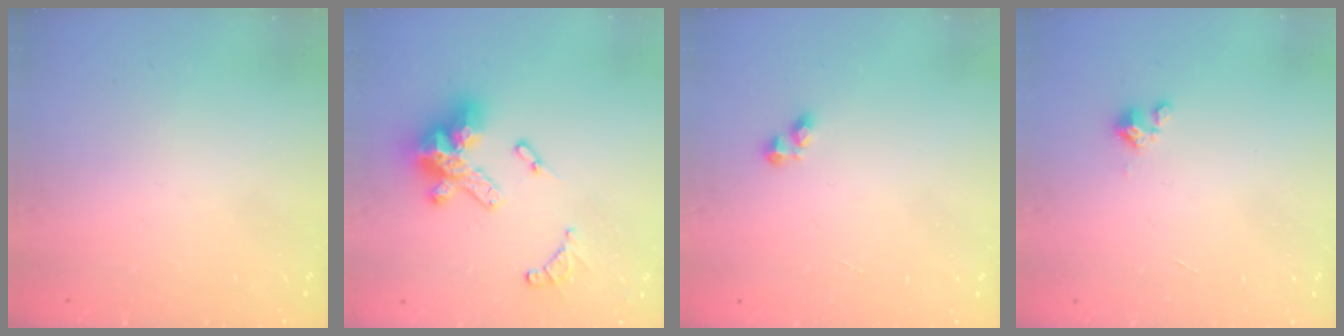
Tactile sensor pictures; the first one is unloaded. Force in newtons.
{"total": 16.2, "press": 16.1, "slide": 1.6}
{"total": 2.4, "press": 2.4, "slide": 0.3}
{"total": 0.9, "press": 0.9, "slide": 0.2}